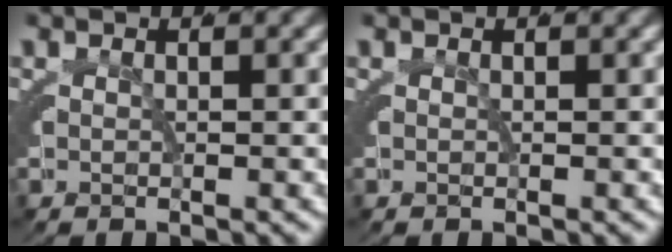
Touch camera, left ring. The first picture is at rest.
{"total": 0.0}